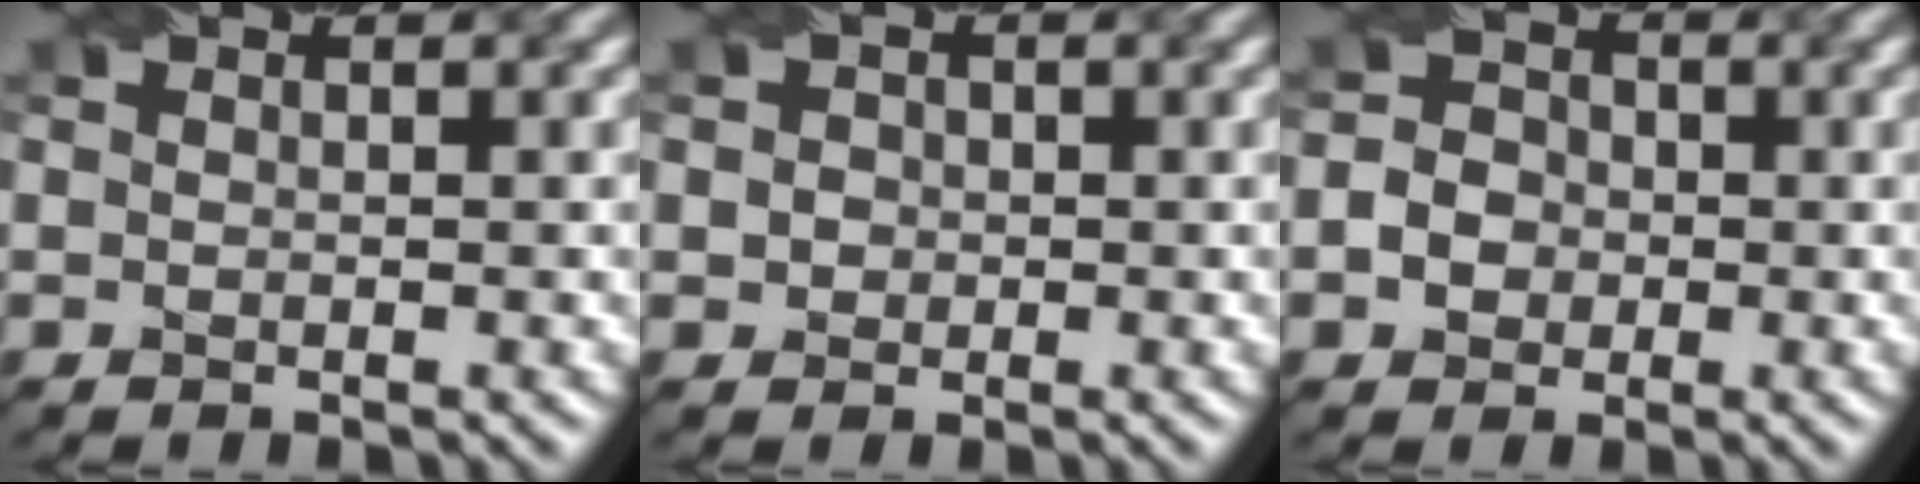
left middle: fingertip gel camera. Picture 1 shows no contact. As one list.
[{"total": 1.5, "force": [0.0, 1.4, 0.6], "torque": [-0.002, 0.013, -0.001]}, {"total": 3.1, "force": [-1.0, 2.7, 1.3], "torque": [-0.008, 0.005, -0.026]}]